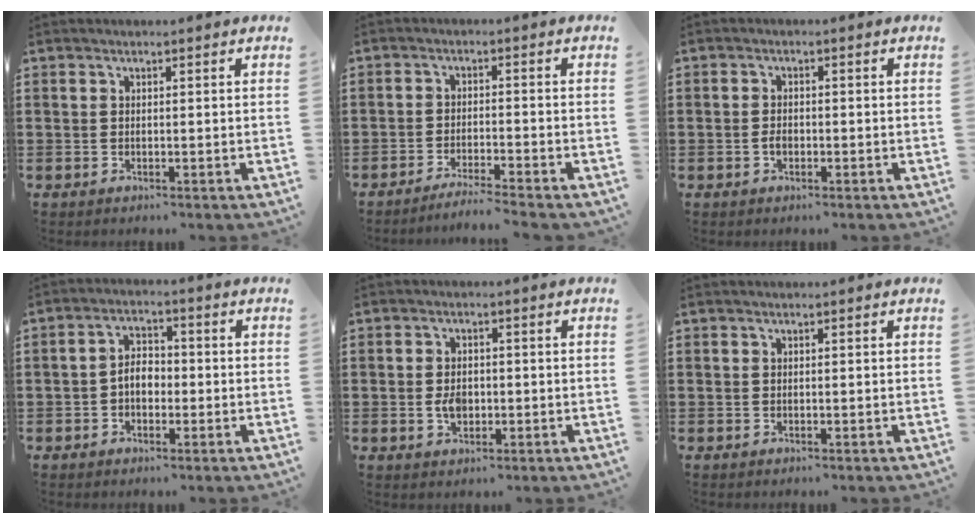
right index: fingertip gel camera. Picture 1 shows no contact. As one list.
[{"total": 3.2, "force": [-3.0, -0.6, 0.8], "torque": [-0.014, -0.002, -0.061]}, {"total": 1.6, "force": [-0.5, 0.8, 1.3], "torque": [-0.026, -0.003, -0.008]}, {"total": 3.9, "force": [-0.9, 2.6, 2.8], "torque": [-0.063, 0.005, -0.021]}, {"total": 3.0, "force": [-0.4, 1.9, 2.3], "torque": [-0.046, 0.002, -0.006]}, {"total": 0.0}]